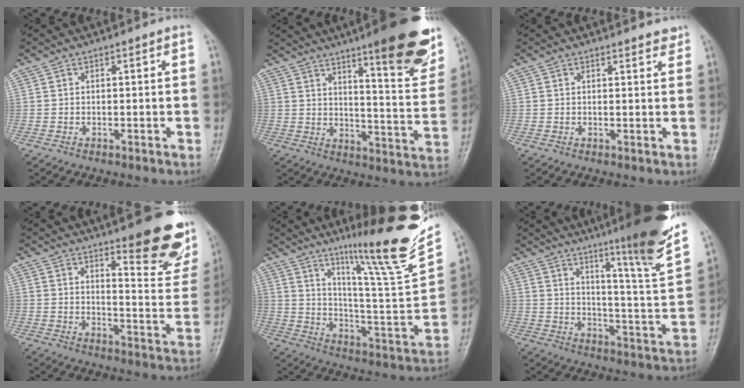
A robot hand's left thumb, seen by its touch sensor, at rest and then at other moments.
{"total": 19.9, "force": [12.8, 3.7, 14.8], "torque": [-0.163, -0.072, 0.177]}
{"total": 2.1, "force": [1.9, 0.7, 0.5], "torque": [0.003, -0.012, 0.017]}
{"total": 16.1, "force": [10.9, 4.1, 11.1], "torque": [-0.097, -0.083, 0.142]}
{"total": 25.0, "force": [17.0, 2.6, 18.2], "torque": [-0.245, -0.094, 0.266]}
{"total": 21.6, "force": [15.1, 1.4, 15.3], "torque": [-0.196, -0.081, 0.214]}